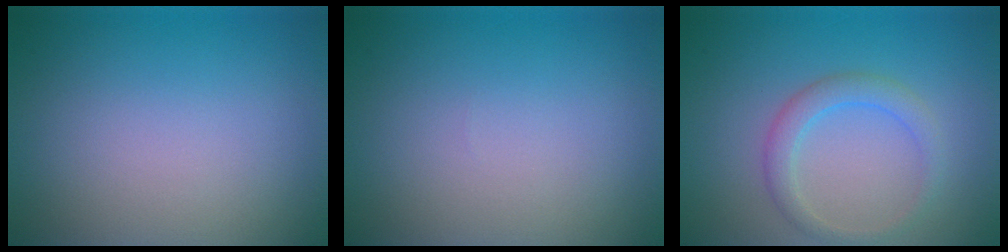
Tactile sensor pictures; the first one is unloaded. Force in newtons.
{"total": 0.0}
{"total": 2.3, "press": 2.3, "slide": 0.0}